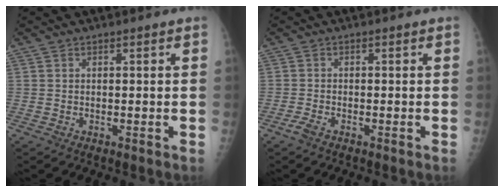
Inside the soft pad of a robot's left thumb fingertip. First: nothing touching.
{"total": 1.7, "force": [-1.3, 0.4, 1.0], "torque": [-0.029, 0.000, -0.030]}